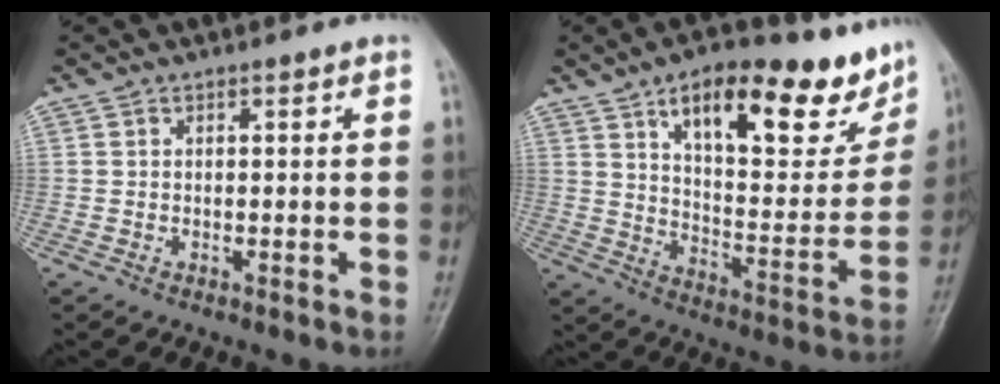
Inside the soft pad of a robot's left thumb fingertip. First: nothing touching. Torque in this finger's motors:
{"motor_torque": [1.26, 0.96, 1.60, -1.17, 0.17]}